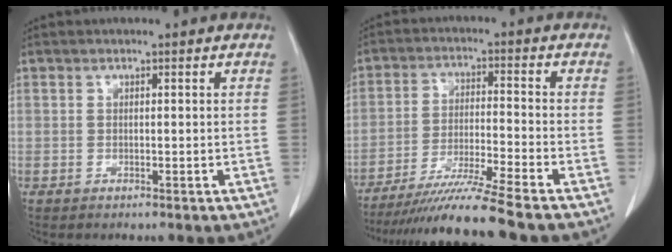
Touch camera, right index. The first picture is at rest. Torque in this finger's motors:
{"motor_torque": [1.32, -0.80, 0.60, 0.17]}